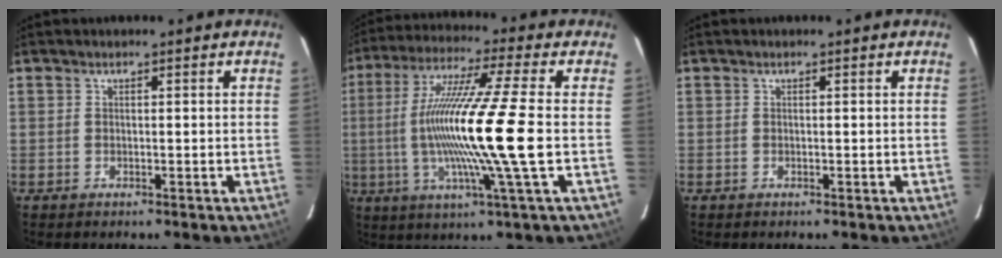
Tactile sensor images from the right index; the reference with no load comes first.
{"total": 17.3, "force": [-1.7, -1.7, 17.1], "torque": [-0.315, -0.013, -0.035]}
{"total": 0.0}